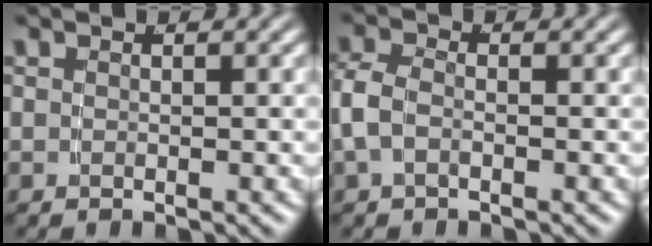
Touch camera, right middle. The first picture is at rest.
{"total": 2.9, "force": [-0.2, 2.3, 1.7], "torque": [-0.054, -0.009, -0.001]}